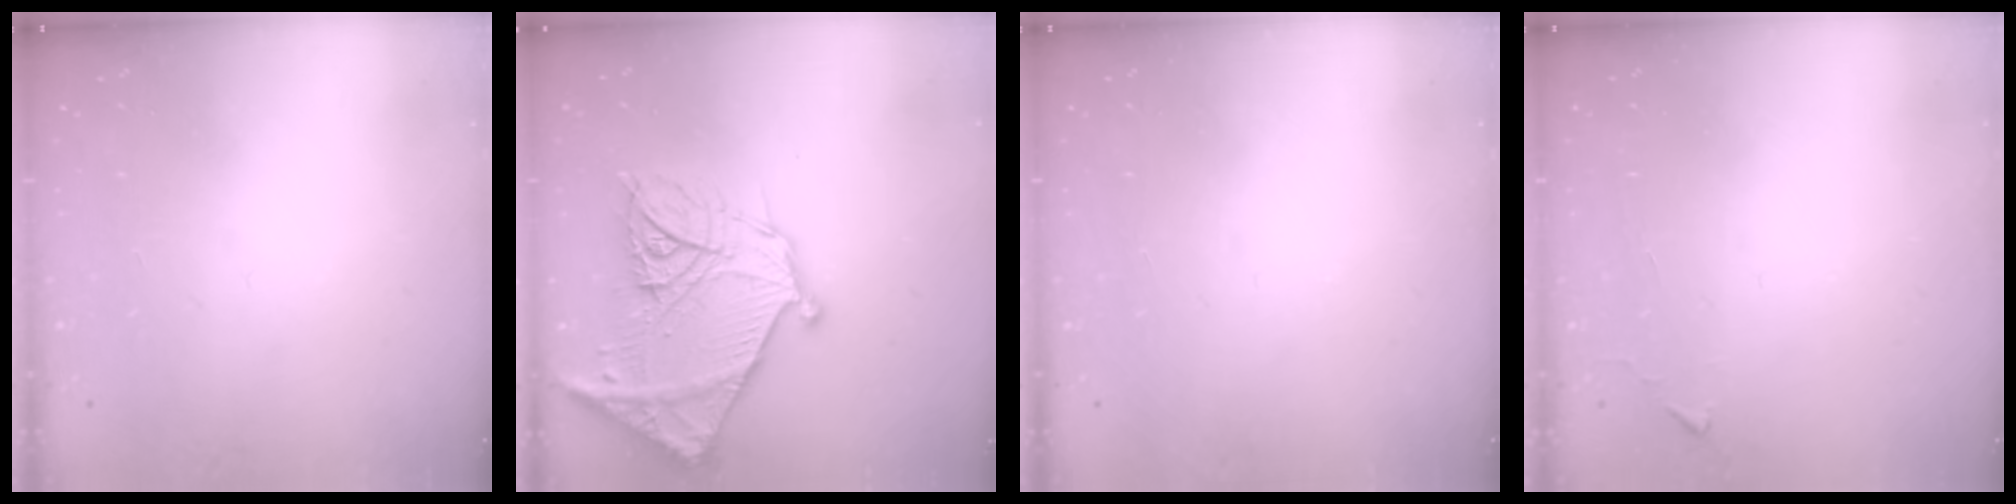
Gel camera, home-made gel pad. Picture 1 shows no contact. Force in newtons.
{"total": 25.3, "press": 25.1, "slide": 2.8}
{"total": 1.6, "press": 1.5, "slide": 0.1}
{"total": 2.7, "press": 2.6, "slide": 0.4}